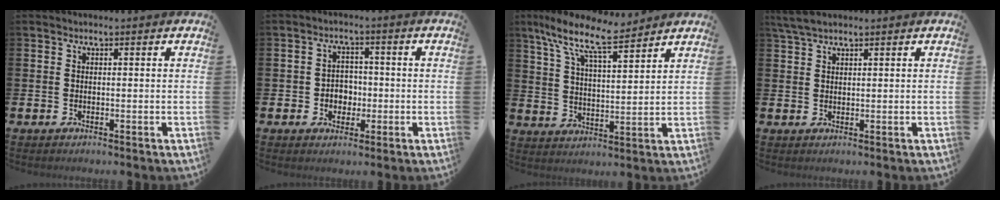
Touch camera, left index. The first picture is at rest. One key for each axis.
{"total": 3.1, "fx": -0.6, "fy": 2.8, "fz": 1.1, "tx": -0.019, "ty": 0.000, "tz": -0.020}
{"total": 10.1, "fx": 8.3, "fy": 2.3, "fz": 5.2, "tx": -0.124, "ty": -0.036, "tz": 0.145}
{"total": 3.0, "fx": 2.4, "fy": 0.8, "fz": 1.5, "tx": -0.035, "ty": 0.002, "tz": 0.045}